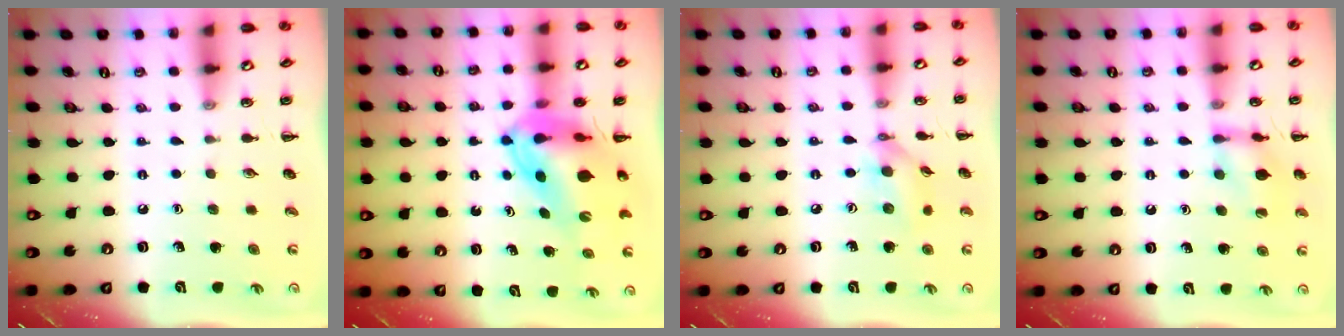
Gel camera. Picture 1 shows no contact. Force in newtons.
{"total": 11.5, "press": 11.0, "slide": 3.3}
{"total": 10.0, "press": 10.0, "slide": 1.3}
{"total": 12.1, "press": 12.0, "slide": 1.8}